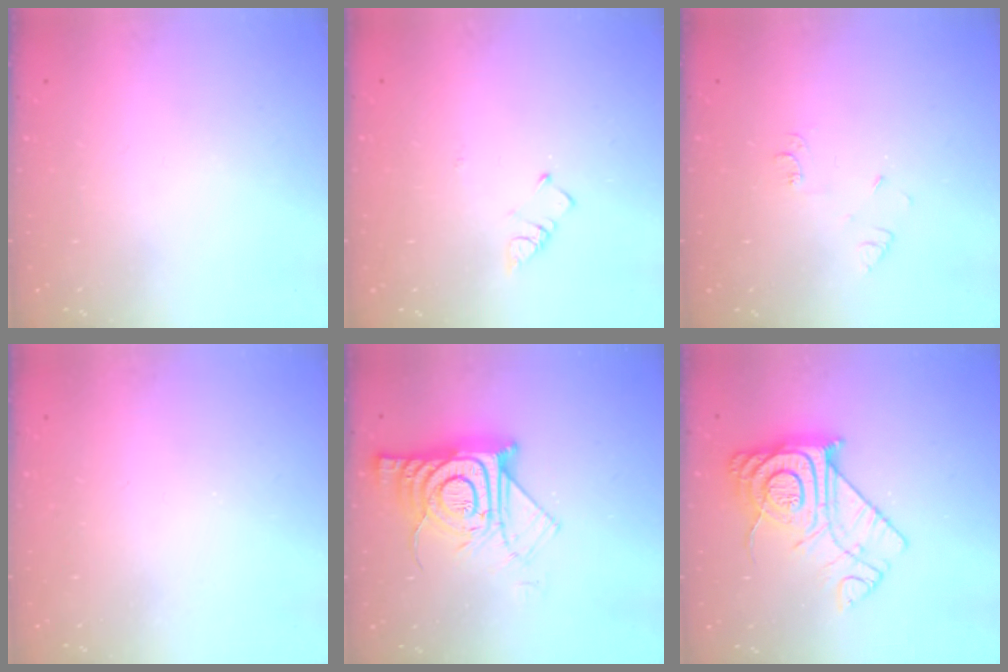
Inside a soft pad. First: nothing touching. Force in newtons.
{"total": 2.6, "press": 2.6, "slide": 0.5}
{"total": 4.9, "press": 4.8, "slide": 0.7}
{"total": 2.2, "press": 2.1, "slide": 0.4}
{"total": 15.1, "press": 15.0, "slide": 1.2}
{"total": 16.4, "press": 16.3, "slide": 1.7}